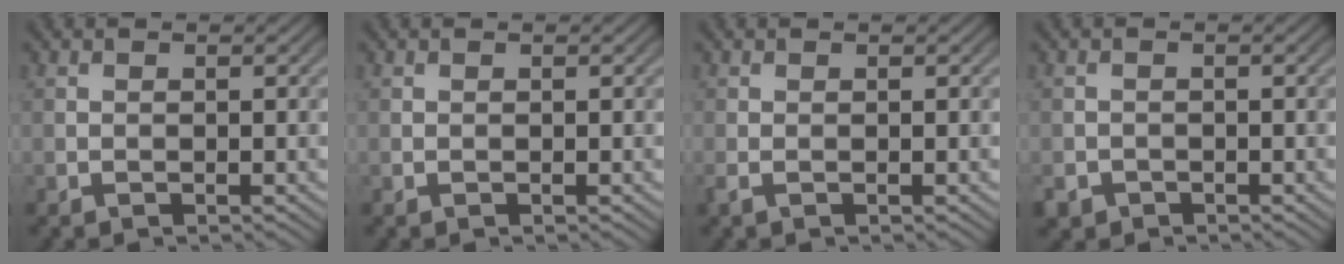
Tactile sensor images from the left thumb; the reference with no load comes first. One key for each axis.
{"total": 0.0}
{"total": 0.8, "fx": -0.3, "fy": 0.2, "fz": 0.6, "tx": -0.019, "ty": -0.002, "tz": -0.008}
{"total": 1.9, "fx": -1.3, "fy": 1.3, "fz": 0.4, "tx": -0.007, "ty": -0.007, "tz": -0.030}